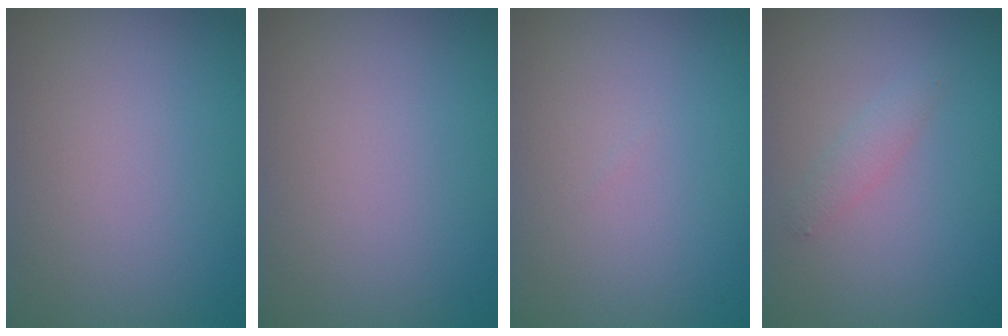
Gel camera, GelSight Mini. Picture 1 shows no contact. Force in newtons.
{"total": 0.0}
{"total": 0.0}
{"total": 1.3, "press": 1.3, "slide": 0.0}